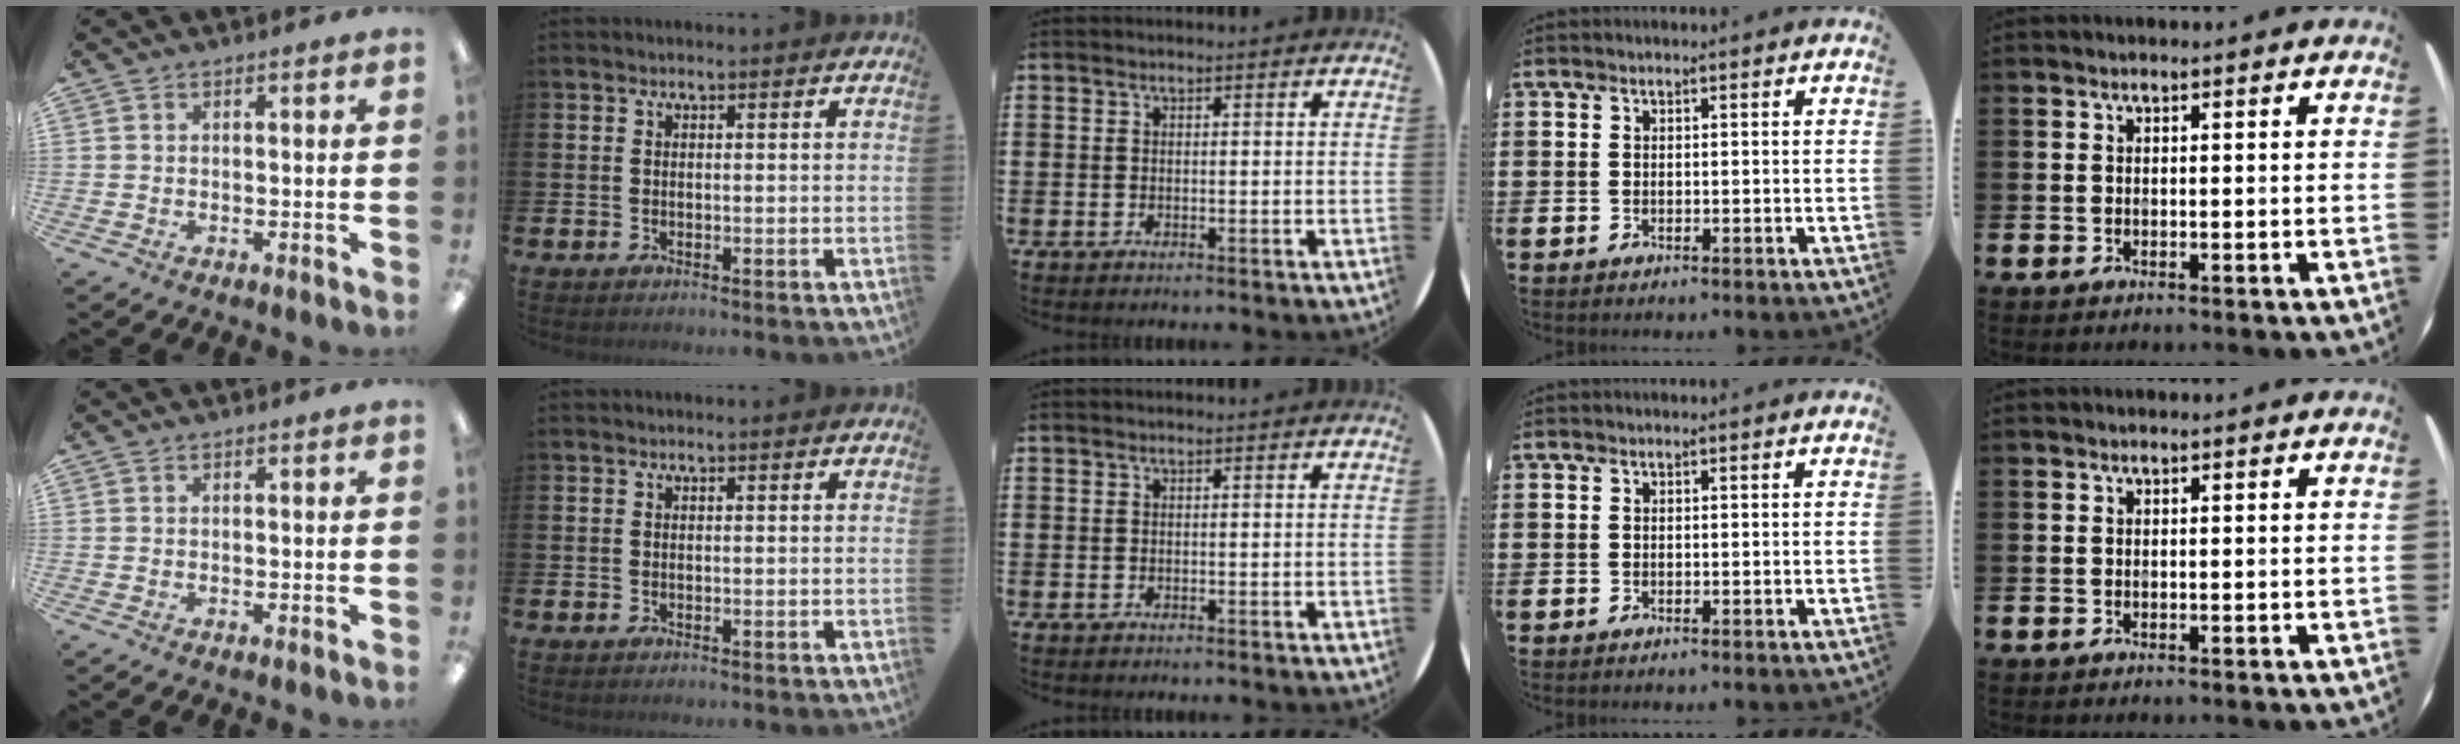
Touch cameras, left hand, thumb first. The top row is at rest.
{}